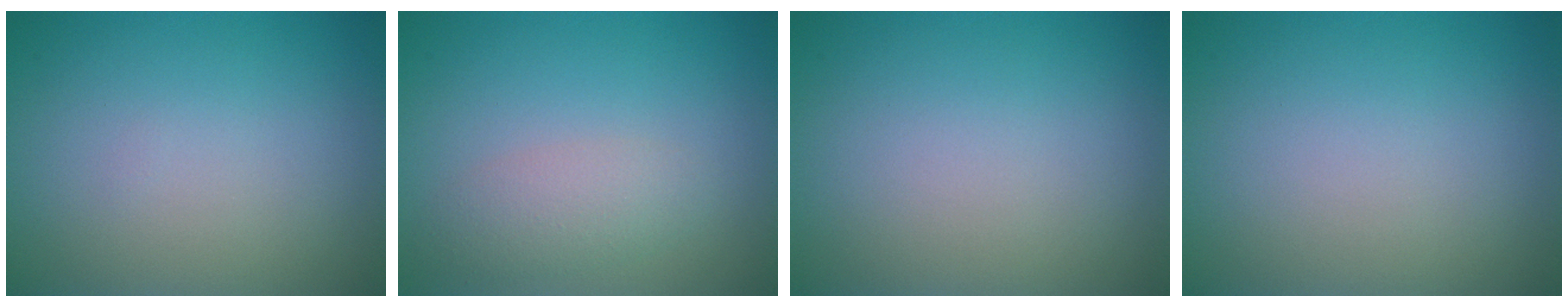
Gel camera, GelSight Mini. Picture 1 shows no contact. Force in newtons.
{"total": 2.5, "press": 2.5, "slide": 0.2}
{"total": 0.0}
{"total": 0.0}